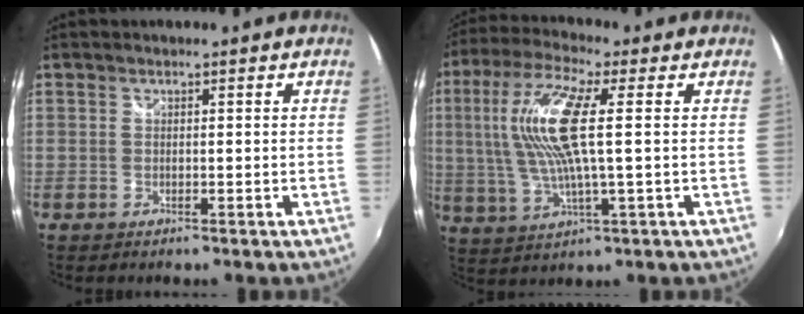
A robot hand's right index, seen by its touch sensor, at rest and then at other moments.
{"total": 14.2, "force": [2.1, 2.9, 13.8], "torque": [-0.264, 0.007, 0.043]}